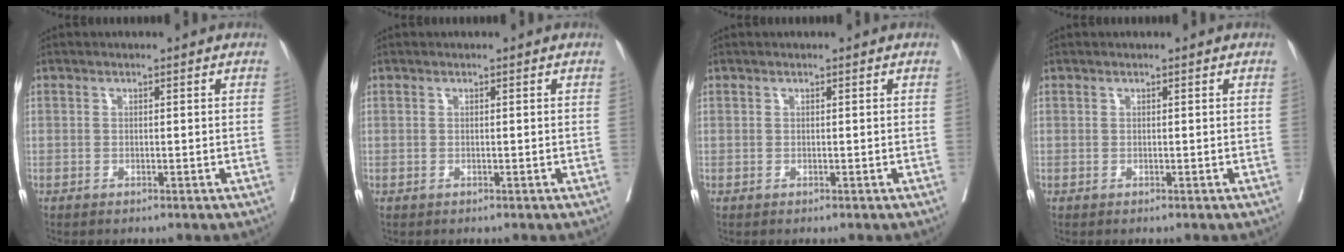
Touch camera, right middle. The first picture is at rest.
{"total": 0.0}
{"total": 0.0}
{"total": 0.0}